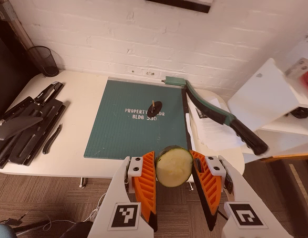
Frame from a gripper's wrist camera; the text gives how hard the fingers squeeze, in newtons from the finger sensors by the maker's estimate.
{"total": 9.1, "left": 9.3, "right": 8.8}